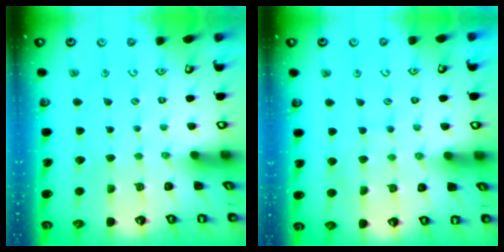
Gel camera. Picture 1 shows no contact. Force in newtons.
{"total": 3.3, "press": 3.2, "slide": 0.4}